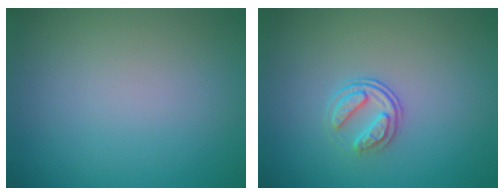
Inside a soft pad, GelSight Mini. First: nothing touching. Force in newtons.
{"total": 2.3, "press": 1.7, "slide": 1.6}